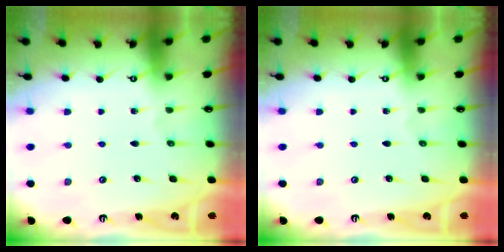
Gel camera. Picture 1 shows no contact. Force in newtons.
{"total": 0.0}